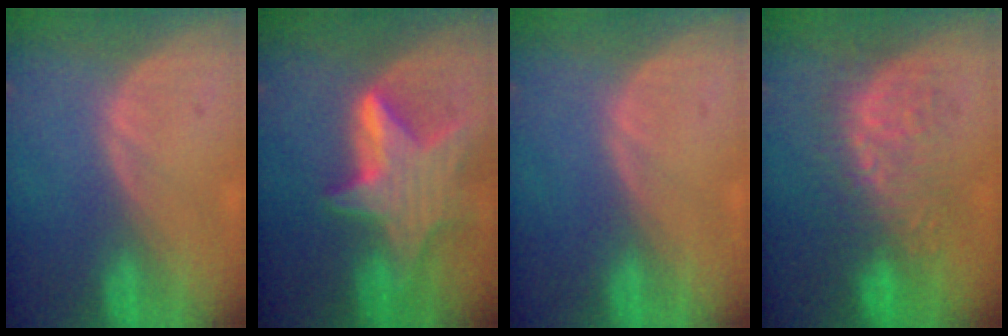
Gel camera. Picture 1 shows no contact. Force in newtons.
{"total": 8.6, "press": 8.6, "slide": 0.5}
{"total": 0.0}
{"total": 8.9, "press": 8.7, "slide": 1.9}